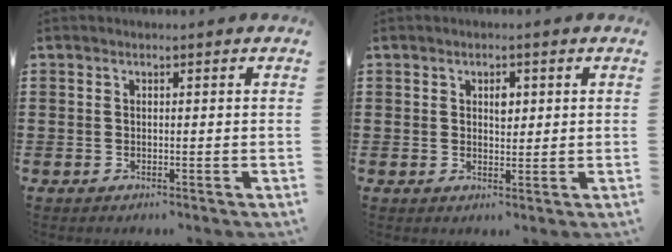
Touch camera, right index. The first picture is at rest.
{"total": 2.3, "force": [0.8, 1.3, 1.7], "torque": [-0.019, 0.000, 0.010]}